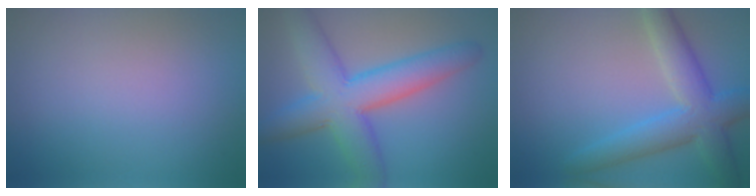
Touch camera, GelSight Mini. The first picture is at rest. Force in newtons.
{"total": 8.4, "press": 8.4, "slide": 0.2}
{"total": 6.3, "press": 6.3, "slide": 0.2}